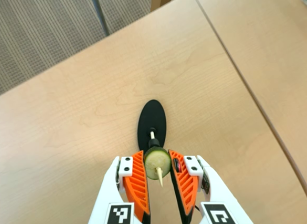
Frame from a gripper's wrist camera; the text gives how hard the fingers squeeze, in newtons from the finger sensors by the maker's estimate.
{"total": 12.0, "left": 12.0, "right": 12.1}